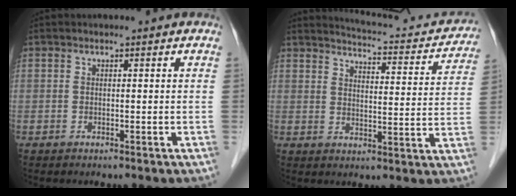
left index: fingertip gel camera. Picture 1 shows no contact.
{"total": 14.1, "force": [13.3, 2.6, 4.1], "torque": [-0.042, -0.023, 0.146]}